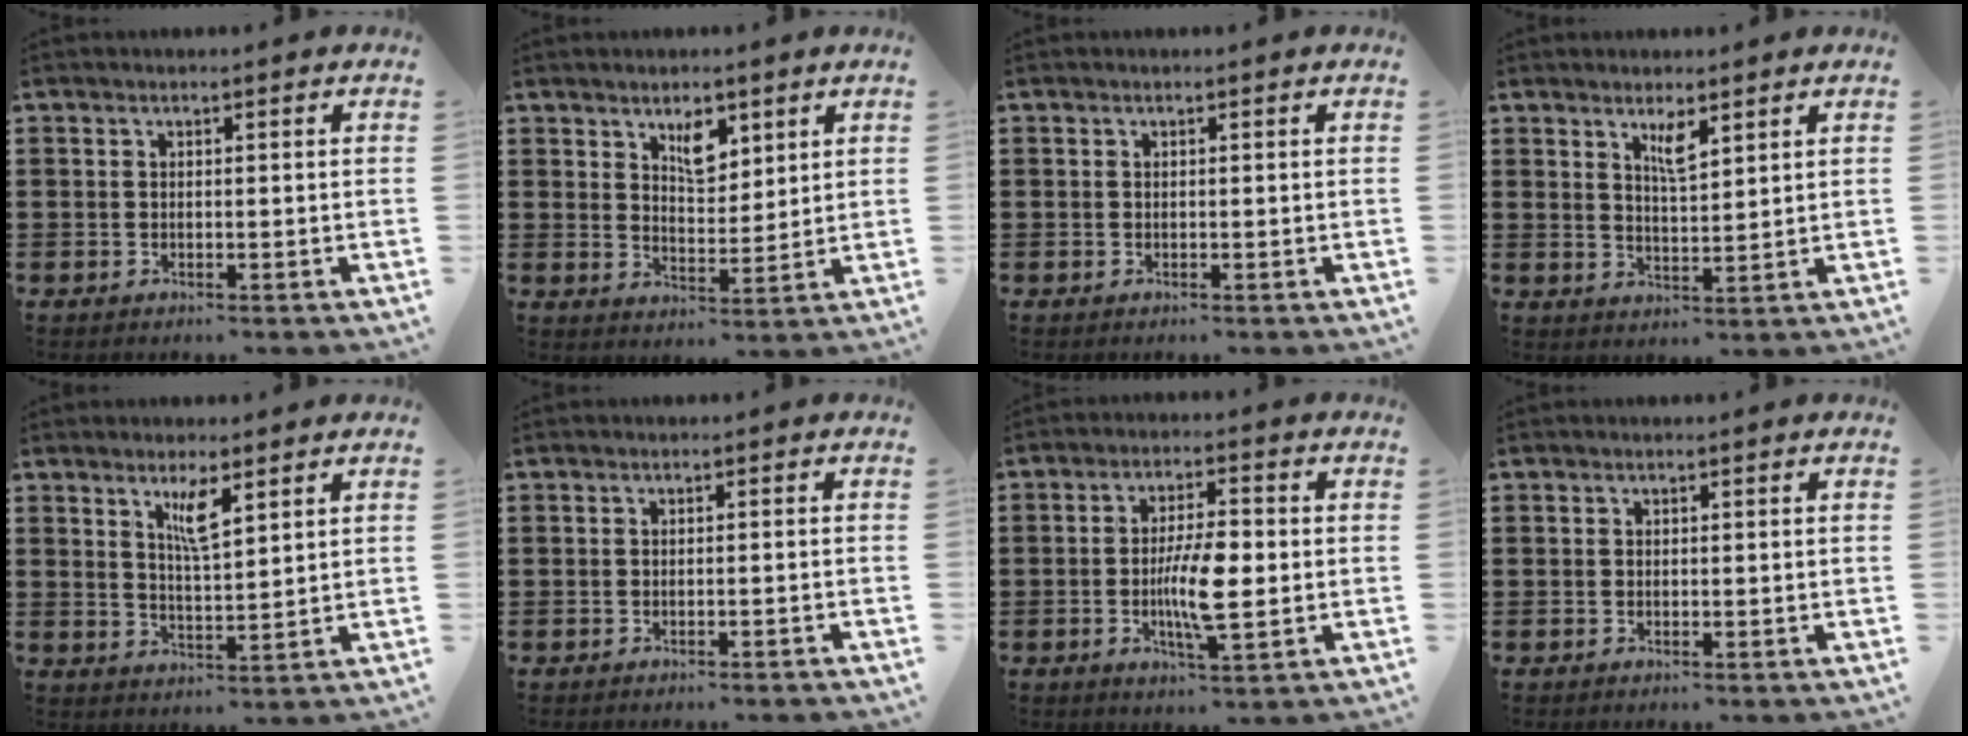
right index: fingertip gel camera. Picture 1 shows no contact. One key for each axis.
{"total": 5.1, "fx": 3.3, "fy": 2.5, "fz": 3.0, "tx": -0.044, "ty": -0.002, "tz": 0.054}
{"total": 0.0}
{"total": 3.7, "fx": 2.4, "fy": 0.9, "fz": 2.6, "tx": -0.049, "ty": 0.001, "tz": 0.039}
{"total": 4.7, "fx": 2.6, "fy": 1.0, "fz": 3.7, "tx": -0.073, "ty": 0.002, "tz": 0.042}
{"total": 0.7, "fx": -0.6, "fy": -0.1, "fz": 0.4, "tx": -0.007, "ty": -0.002, "tz": -0.012}
{"total": 8.1, "fx": -1.2, "fy": 2.2, "fz": 7.7, "tx": -0.145, "ty": -0.003, "tz": -0.023}
{"total": 0.0}